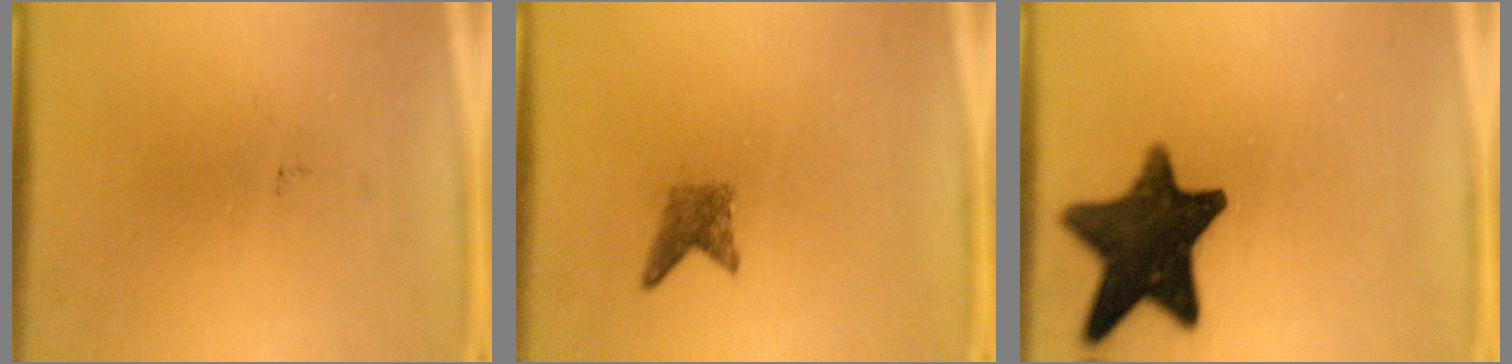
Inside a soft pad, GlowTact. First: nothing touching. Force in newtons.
{"total": 2.0}
{"total": 14.5}